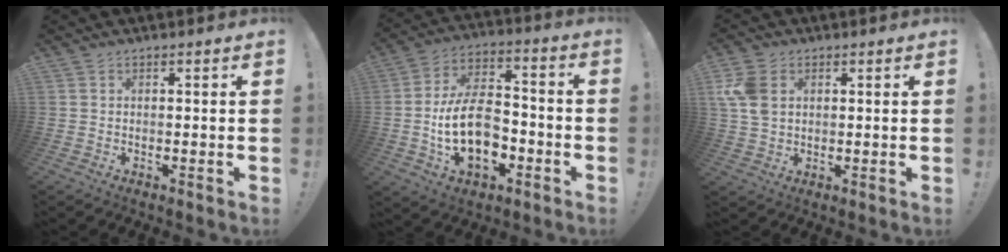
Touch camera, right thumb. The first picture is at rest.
{"total": 18.7, "force": [-4.9, 11.8, 13.7], "torque": [-0.250, 0.030, -0.077]}
{"total": 8.7, "force": [2.6, 6.2, 5.5], "torque": [-0.114, 0.000, 0.052]}